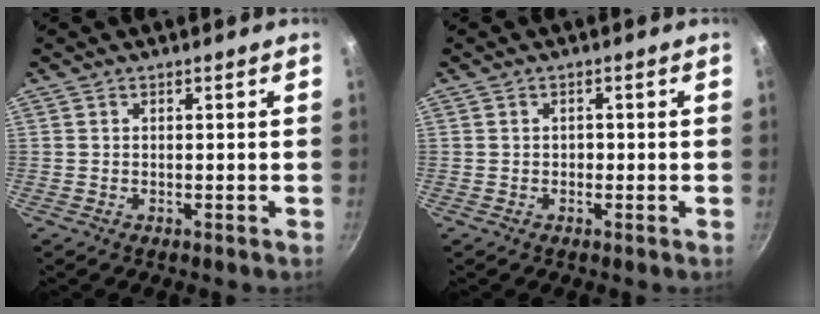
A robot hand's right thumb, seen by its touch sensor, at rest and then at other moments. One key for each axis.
{"total": 0.9, "fx": -0.2, "fy": 0.8, "fz": 0.5, "tx": -0.004, "ty": 0.003, "tz": -0.003}